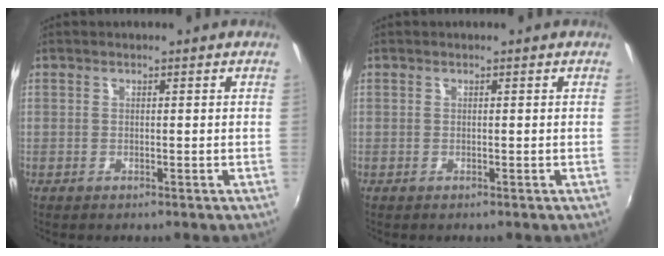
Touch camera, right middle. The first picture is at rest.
{"total": 0.0}